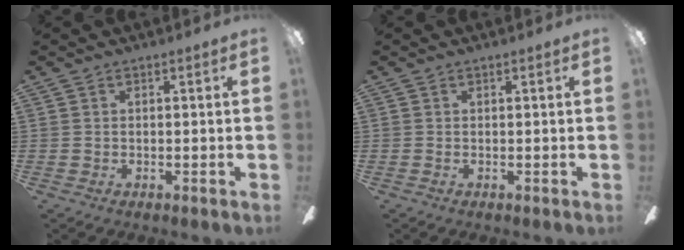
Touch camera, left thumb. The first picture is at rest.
{"total": 0.0}